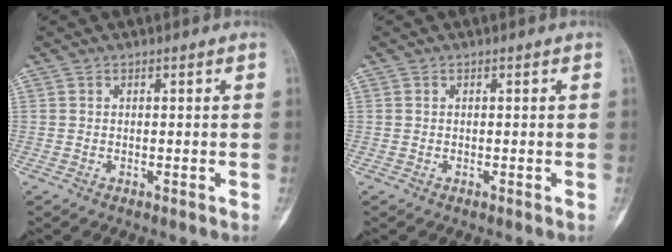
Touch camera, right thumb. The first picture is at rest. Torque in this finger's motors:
{"motor_torque": [0.36, 0.35, -0.03, -0.17, 0.07]}